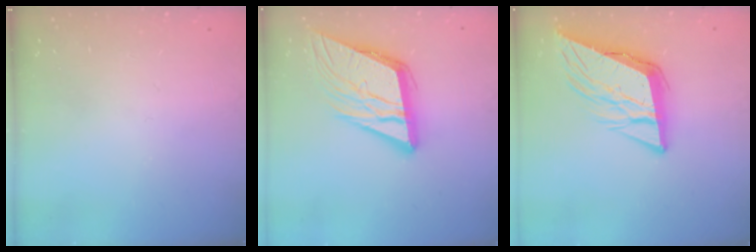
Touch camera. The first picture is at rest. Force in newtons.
{"total": 13.7, "press": 13.5, "slide": 2.4}
{"total": 10.6, "press": 10.2, "slide": 2.8}